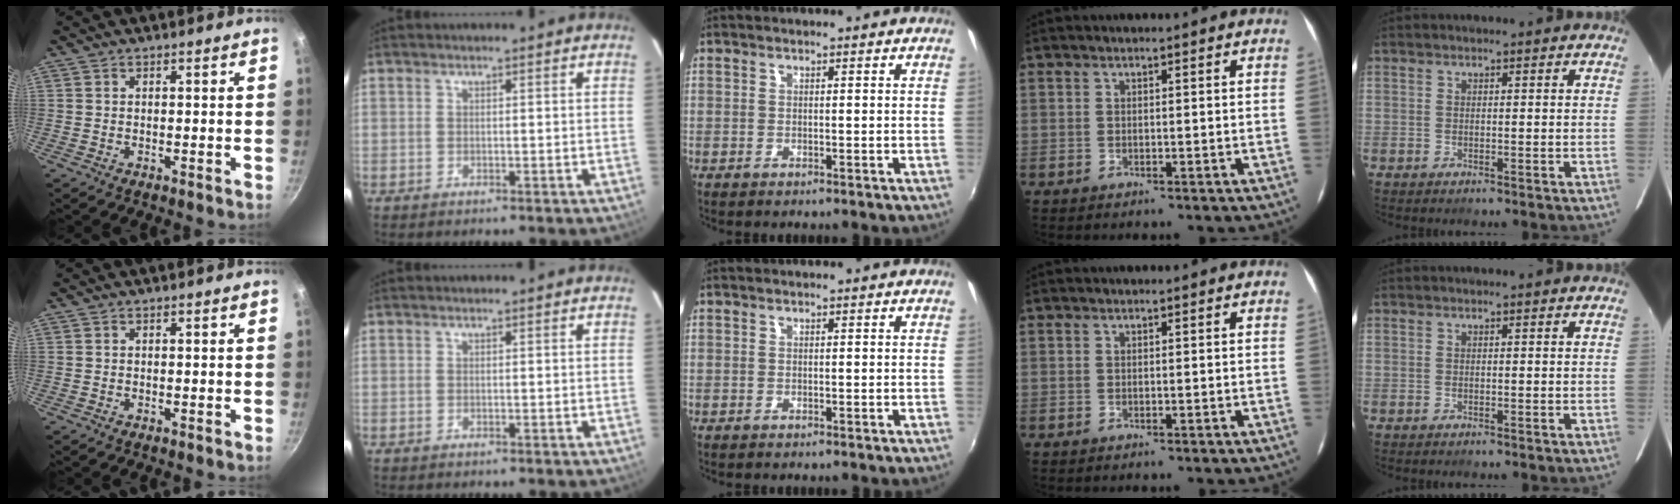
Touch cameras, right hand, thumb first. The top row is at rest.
{}